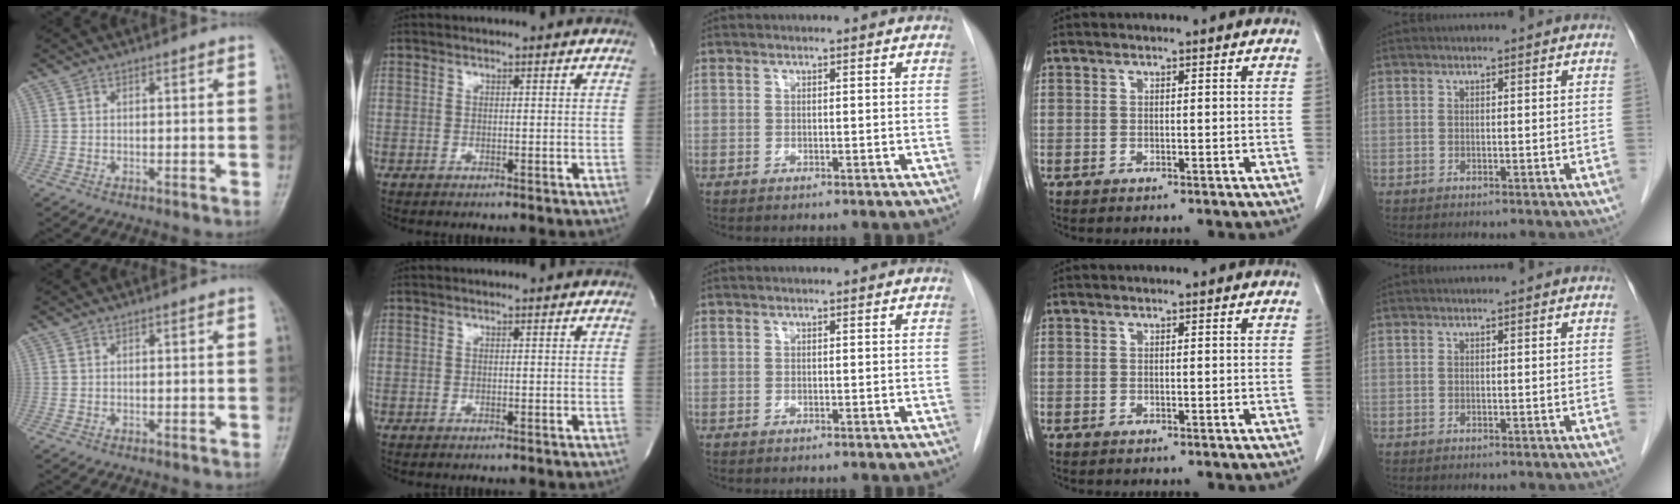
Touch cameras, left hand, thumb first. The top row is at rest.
{}